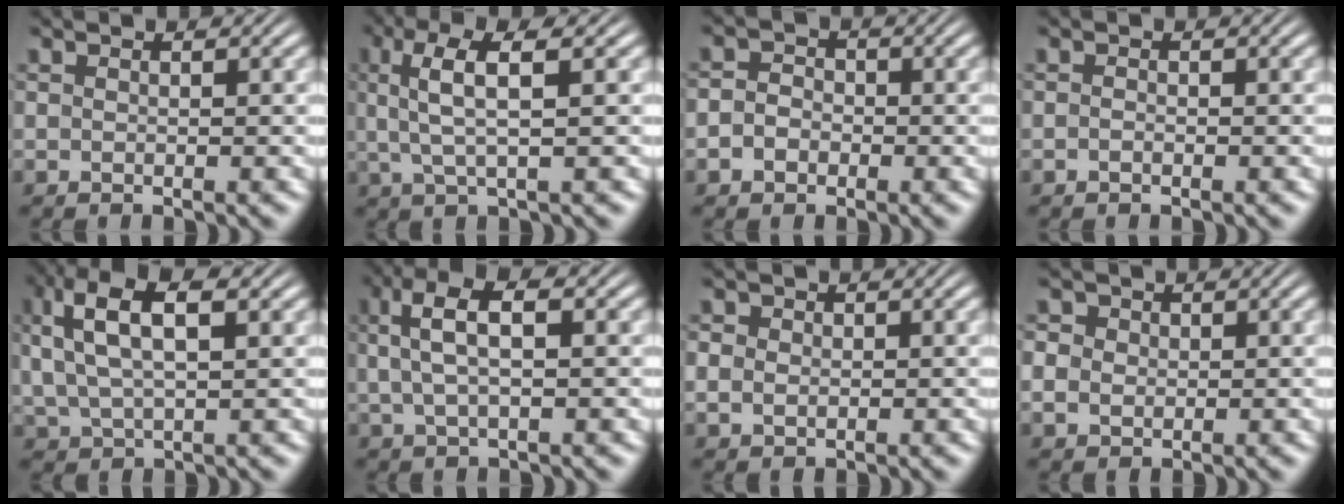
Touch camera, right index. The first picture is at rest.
{"total": 4.7, "force": [1.2, 1.2, 4.4], "torque": [-0.090, 0.011, 0.022]}
{"total": 3.0, "force": [-1.1, 2.6, 0.8], "torque": [-0.021, -0.012, -0.022]}
{"total": 0.6, "force": [-0.5, 0.1, 0.2], "torque": [-0.007, -0.006, -0.009]}
{"total": 7.7, "force": [3.0, 4.0, 5.9], "torque": [-0.121, 0.008, 0.057]}
{"total": 6.6, "force": [2.4, 3.0, 5.3], "torque": [-0.099, 0.017, 0.033]}
{"total": 2.4, "force": [0.1, 2.2, 0.9], "torque": [-0.027, -0.007, 0.003]}
{"total": 3.7, "force": [0.3, 3.4, 1.3], "torque": [-0.034, -0.001, 0.001]}